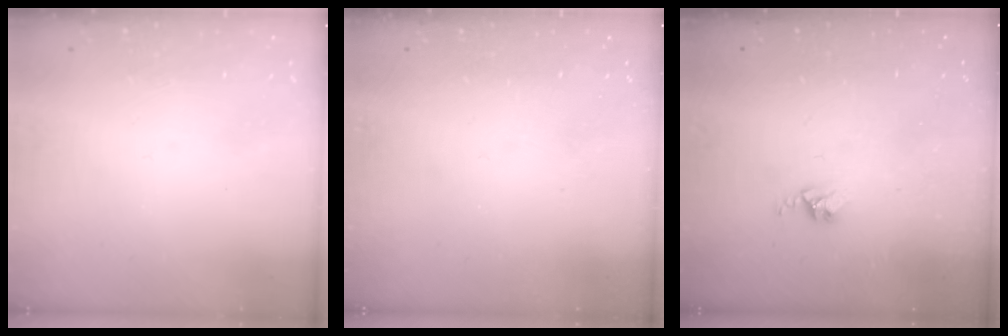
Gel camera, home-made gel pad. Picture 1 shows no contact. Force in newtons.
{"total": 0.0}
{"total": 2.6, "press": 2.6, "slide": 0.4}